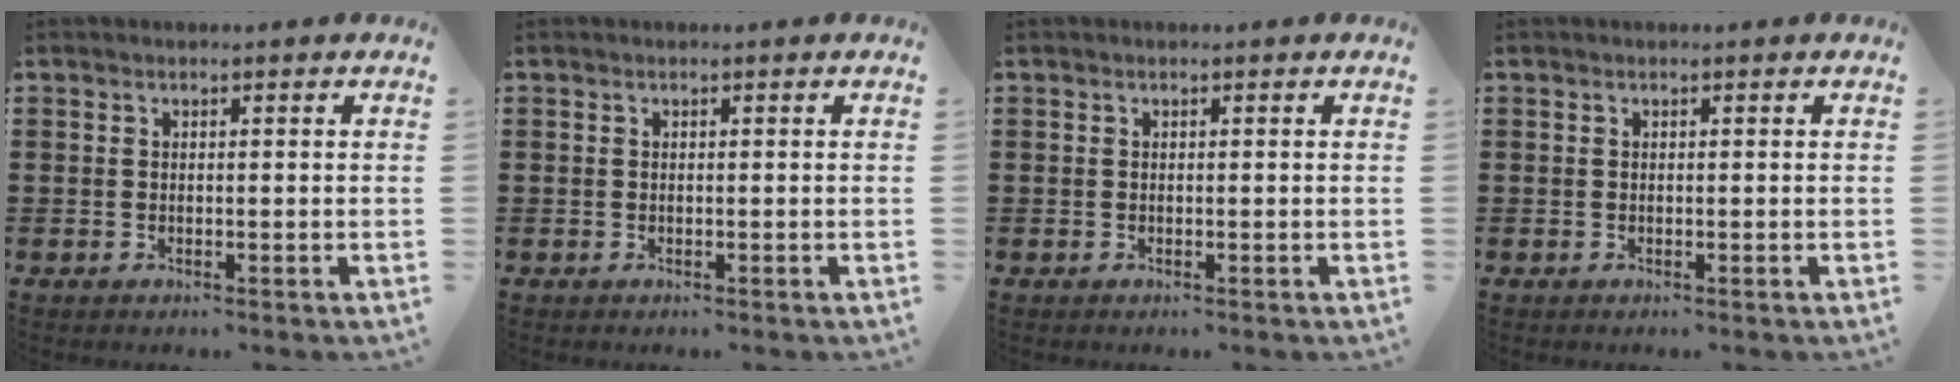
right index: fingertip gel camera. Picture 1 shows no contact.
{"total": 0.0}
{"total": 0.0}
{"total": 0.0}